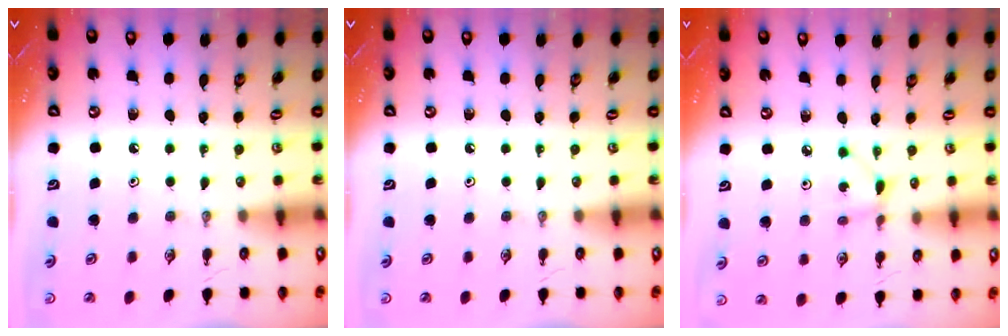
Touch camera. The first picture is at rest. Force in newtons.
{"total": 0.0}
{"total": 2.4, "press": 2.4, "slide": 0.1}